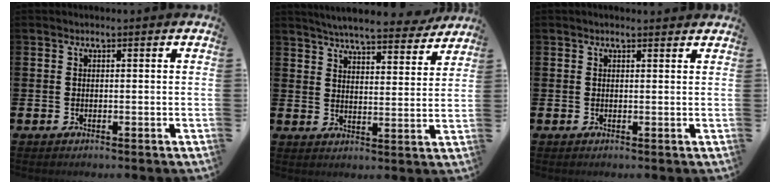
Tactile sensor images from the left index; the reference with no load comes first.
{"total": 6.3, "force": [6.0, 0.7, 1.8], "torque": [-0.048, -0.038, 0.103]}
{"total": 0.6, "force": [0.5, 0.0, 0.3], "torque": [-0.008, 0.002, 0.010]}